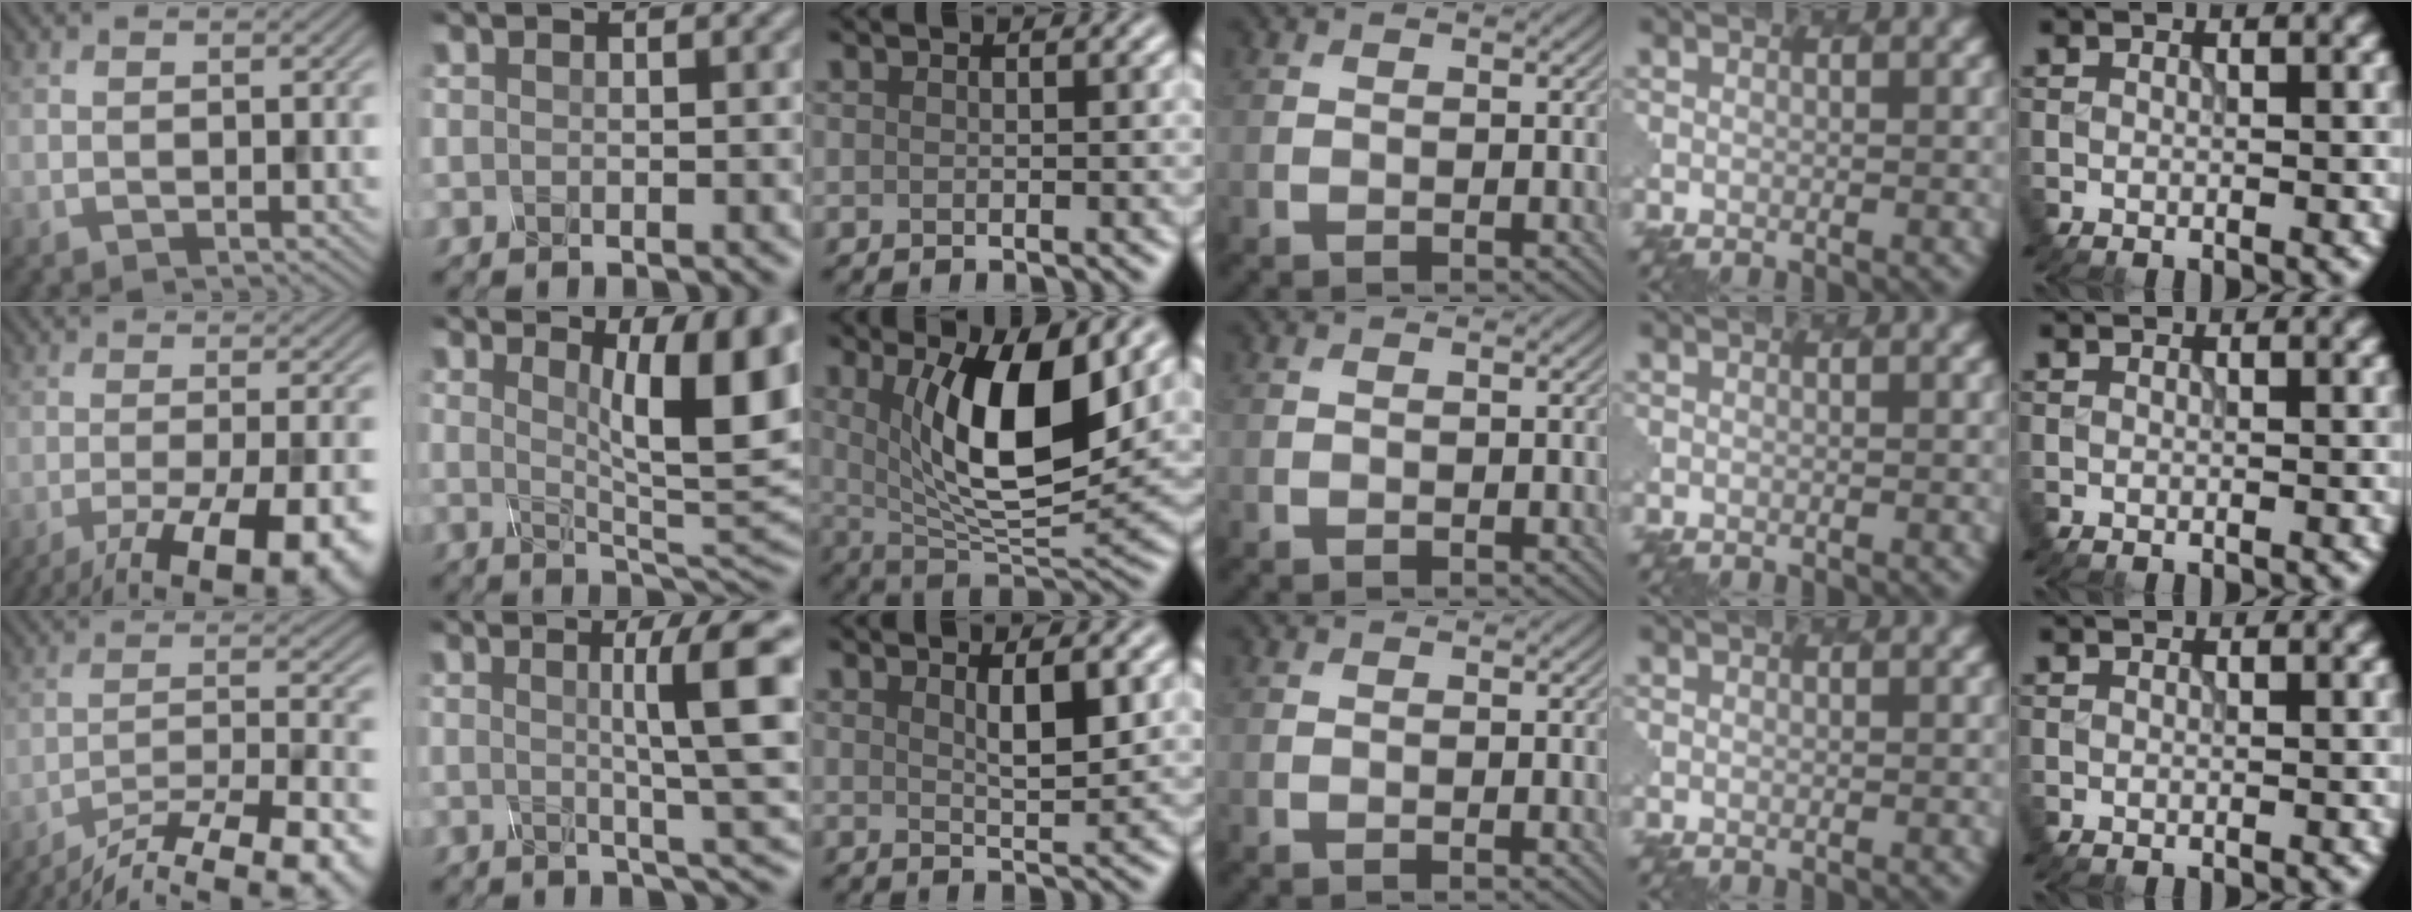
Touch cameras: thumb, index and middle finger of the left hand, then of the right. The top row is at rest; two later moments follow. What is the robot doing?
{"motion": "screw", "object": "spray bottle"}